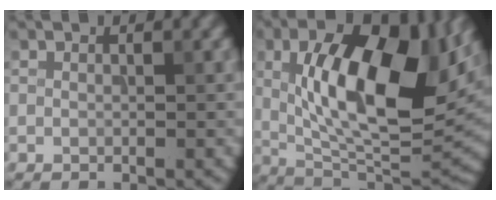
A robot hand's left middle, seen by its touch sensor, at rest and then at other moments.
{"total": 13.5, "force": [2.8, 5.5, 12.0], "torque": [-0.194, -0.003, 0.043]}